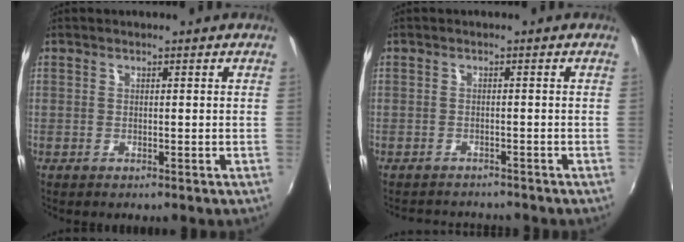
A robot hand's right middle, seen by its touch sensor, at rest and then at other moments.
{"total": 4.4, "force": [-4.1, 1.3, 0.6], "torque": [-0.025, -0.004, -0.065]}